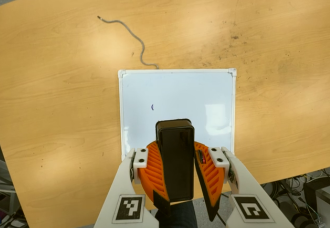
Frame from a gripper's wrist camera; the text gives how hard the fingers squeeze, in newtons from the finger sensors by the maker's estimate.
{"total": 10.9, "left": 10.8, "right": 10.9}